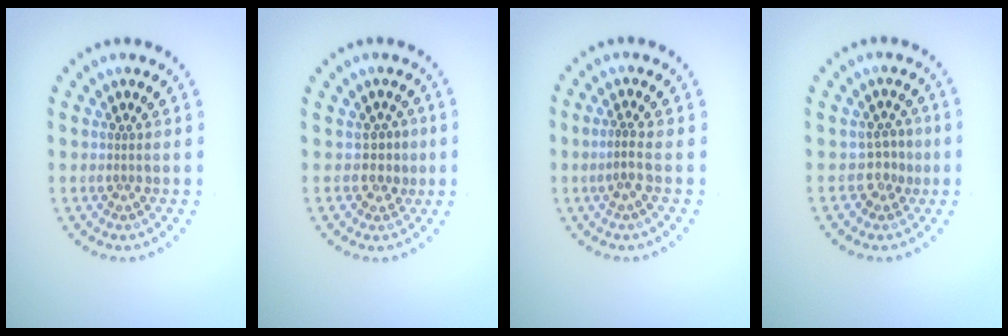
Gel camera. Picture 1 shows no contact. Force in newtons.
{"total": 2.0, "press": 1.4, "slide": 1.4}
{"total": 1.5, "press": 1.2, "slide": 0.9}
{"total": 1.8, "press": 1.3, "slide": 1.3}